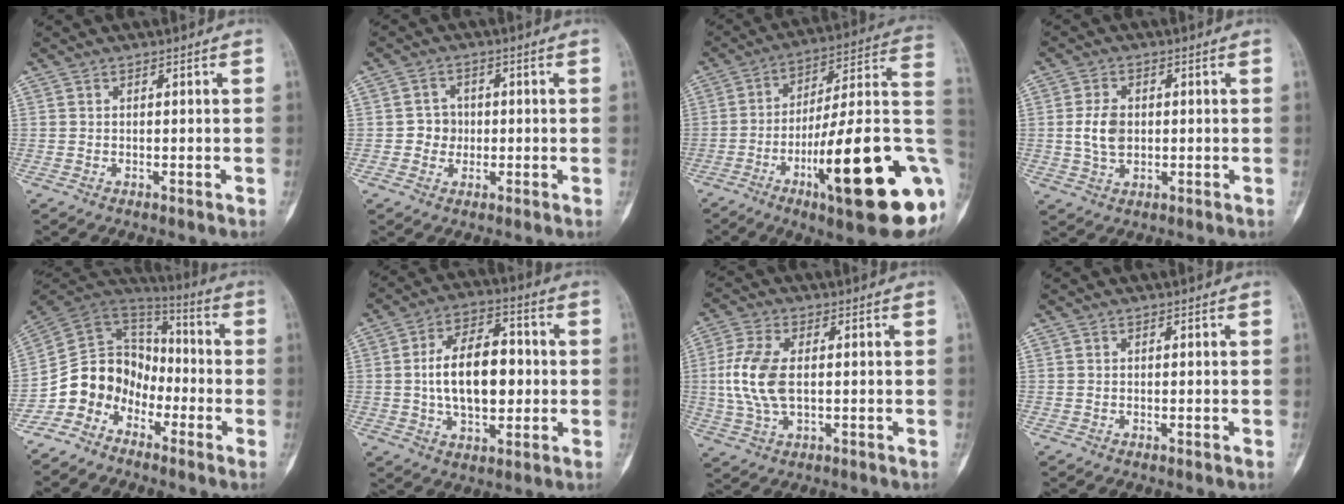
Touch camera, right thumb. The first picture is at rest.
{"total": 3.8, "force": [-0.3, 3.7, 1.1], "torque": [0.015, 0.011, -0.011]}
{"total": 28.8, "force": [-8.5, 6.0, 26.8], "torque": [-0.336, 0.021, -0.124]}
{"total": 5.8, "force": [0.1, 4.0, 4.2], "torque": [-0.068, 0.000, 0.002]}
{"total": 12.5, "force": [-6.8, 9.6, 4.0], "torque": [-0.042, 0.094, -0.139]}
{"total": 14.9, "force": [0.0, 8.6, 12.2], "torque": [-0.177, 0.020, -0.001]}
{"total": 10.3, "force": [0.2, 5.6, 8.6], "torque": [-0.194, 0.002, 0.004]}
{"total": 0.0}